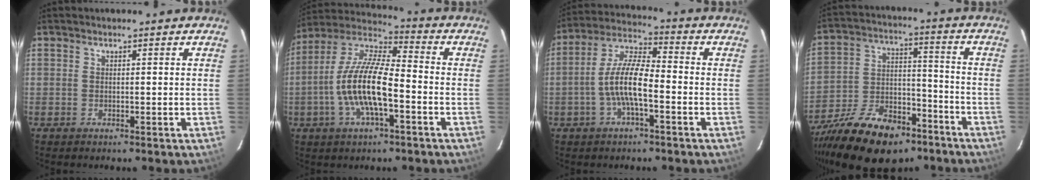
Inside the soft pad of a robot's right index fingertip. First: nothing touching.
{"total": 14.9, "force": [-4.2, 4.5, 13.6], "torque": [-0.272, 0.001, -0.085]}
{"total": 10.0, "force": [-2.9, 2.7, 9.2], "torque": [-0.195, 0.011, -0.058]}
{"total": 21.2, "force": [-14.6, 10.6, 11.2], "torque": [-0.233, -0.002, -0.235]}